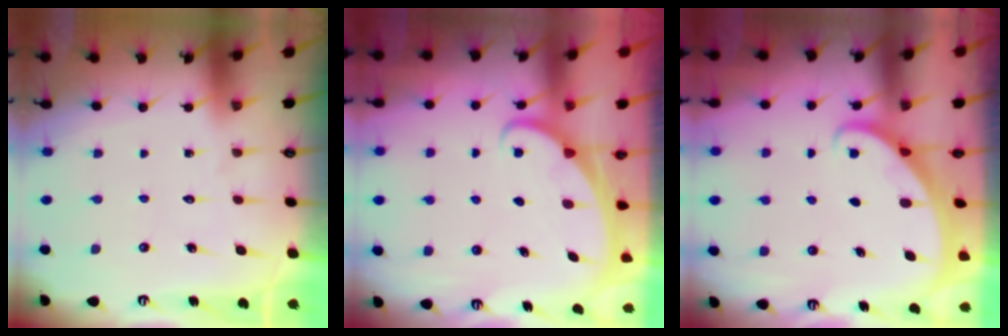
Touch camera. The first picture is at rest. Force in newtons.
{"total": 1.6, "press": 1.6, "slide": 0.1}
{"total": 1.6, "press": 1.5, "slide": 0.1}